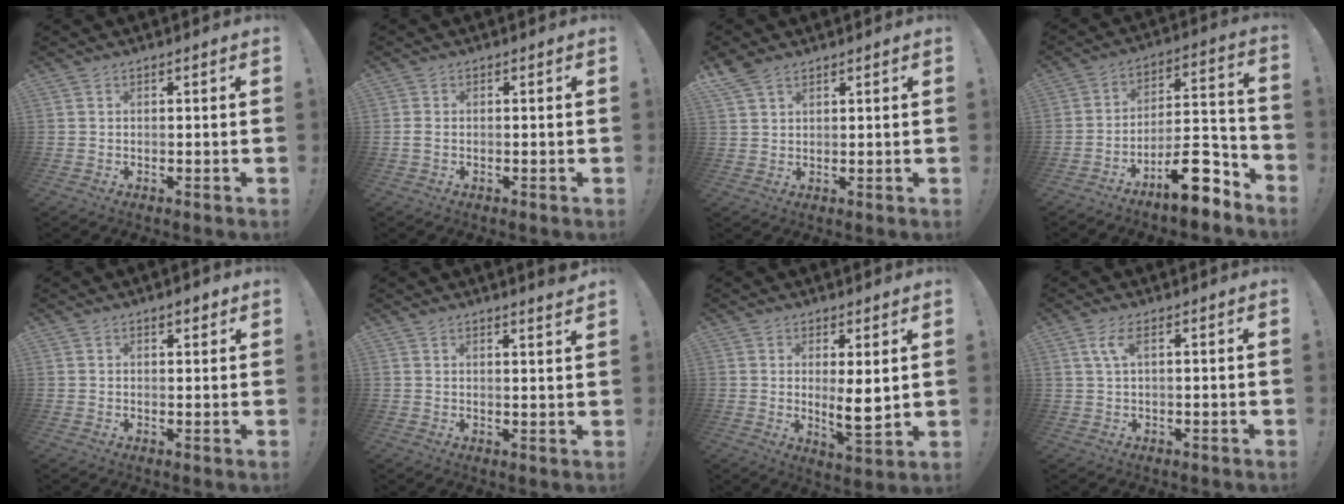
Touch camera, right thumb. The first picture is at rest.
{"total": 1.4, "force": [-0.2, 0.6, 1.2], "torque": [-0.022, 0.004, -0.003]}
{"total": 4.6, "force": [3.7, 1.9, 2.0], "torque": [-0.037, -0.016, 0.072]}
{"total": 16.5, "force": [-11.5, 5.6, 10.5], "torque": [-0.133, 0.085, -0.183]}
{"total": 2.4, "force": [1.7, 1.1, 1.3], "torque": [-0.004, -0.008, 0.027]}
{"total": 3.1, "force": [2.6, -0.3, 1.6], "torque": [-0.014, -0.023, 0.042]}
{"total": 7.4, "force": [1.3, 1.6, 7.1], "torque": [-0.098, -0.028, 0.021]}
{"total": 3.9, "force": [1.7, 1.0, 3.4], "torque": [-0.064, 0.001, 0.029]}